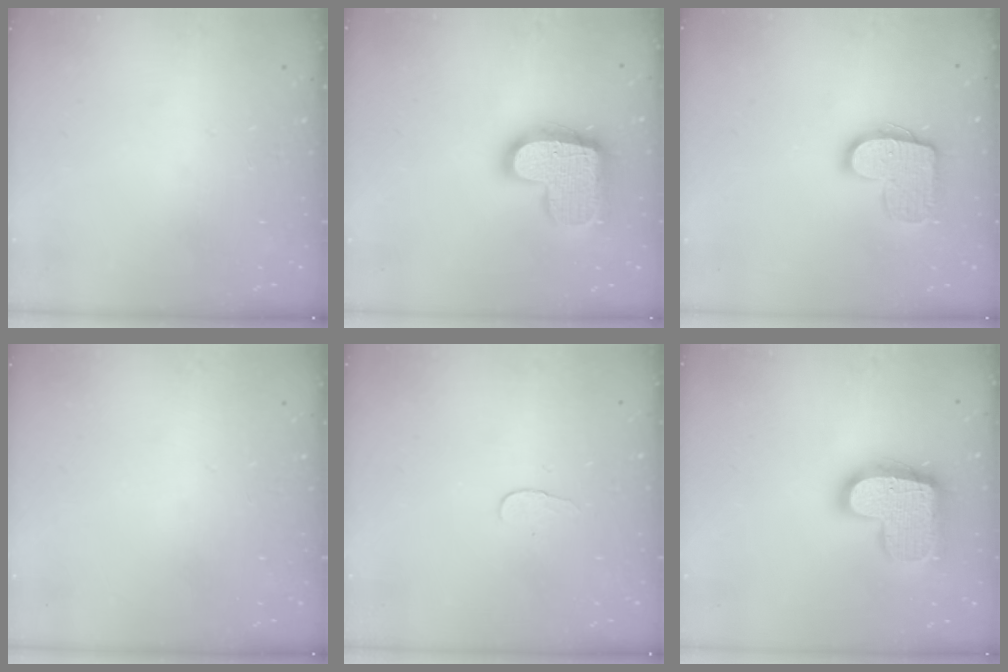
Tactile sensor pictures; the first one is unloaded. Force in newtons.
{"total": 17.7, "press": 17.6, "slide": 1.3}
{"total": 13.2, "press": 13.2, "slide": 0.7}
{"total": 0.0}
{"total": 3.1, "press": 3.1, "slide": 0.3}
{"total": 17.7, "press": 17.6, "slide": 1.3}